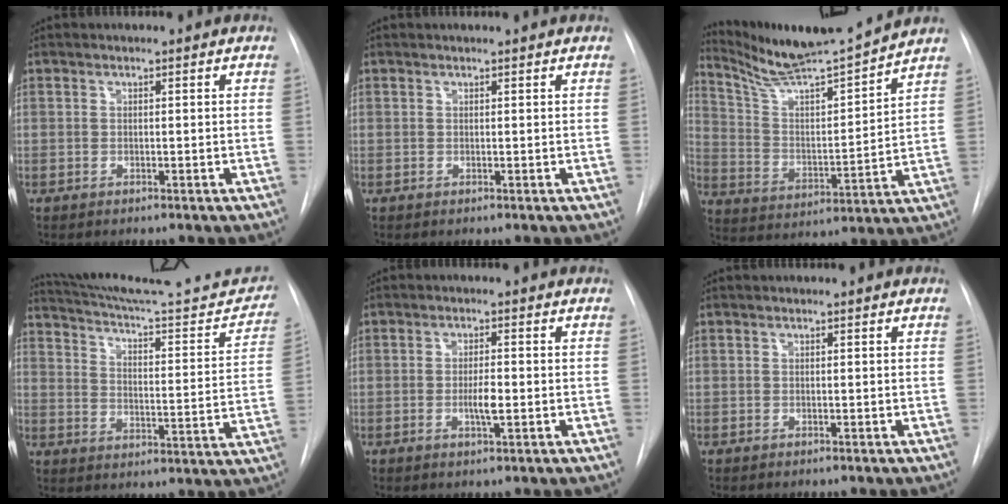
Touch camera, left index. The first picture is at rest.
{"total": 1.2, "force": [1.2, -0.1, 0.2], "torque": [-0.007, 0.012, 0.017]}
{"total": 14.4, "force": [13.7, -1.4, 4.2], "torque": [-0.084, -0.019, 0.237]}
{"total": 24.3, "force": [22.6, 2.2, 8.5], "torque": [-0.122, -0.061, 0.301]}
{"total": 3.0, "force": [-0.6, 0.5, 2.9], "torque": [-0.054, -0.002, -0.010]}
{"total": 0.0}